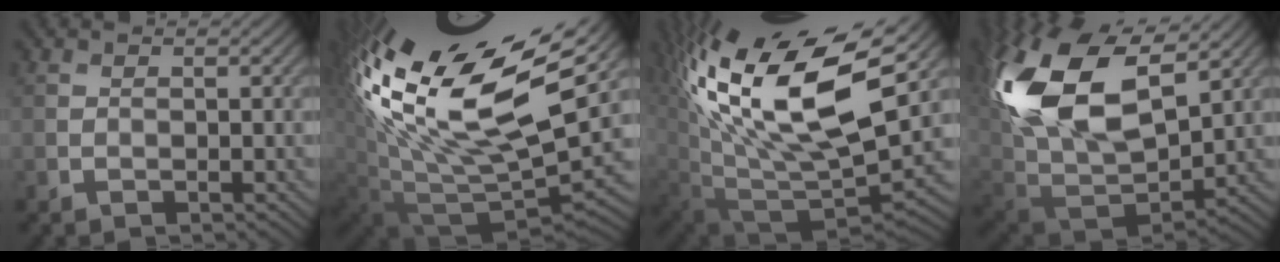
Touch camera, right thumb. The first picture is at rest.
{"total": 20.3, "force": [9.3, 8.6, 15.8], "torque": [-0.326, 0.017, 0.167]}
{"total": 19.3, "force": [7.7, 9.5, 14.9], "torque": [-0.300, 0.011, 0.145]}
{"total": 20.0, "force": [6.9, 11.9, 14.5], "torque": [-0.335, 0.016, 0.137]}